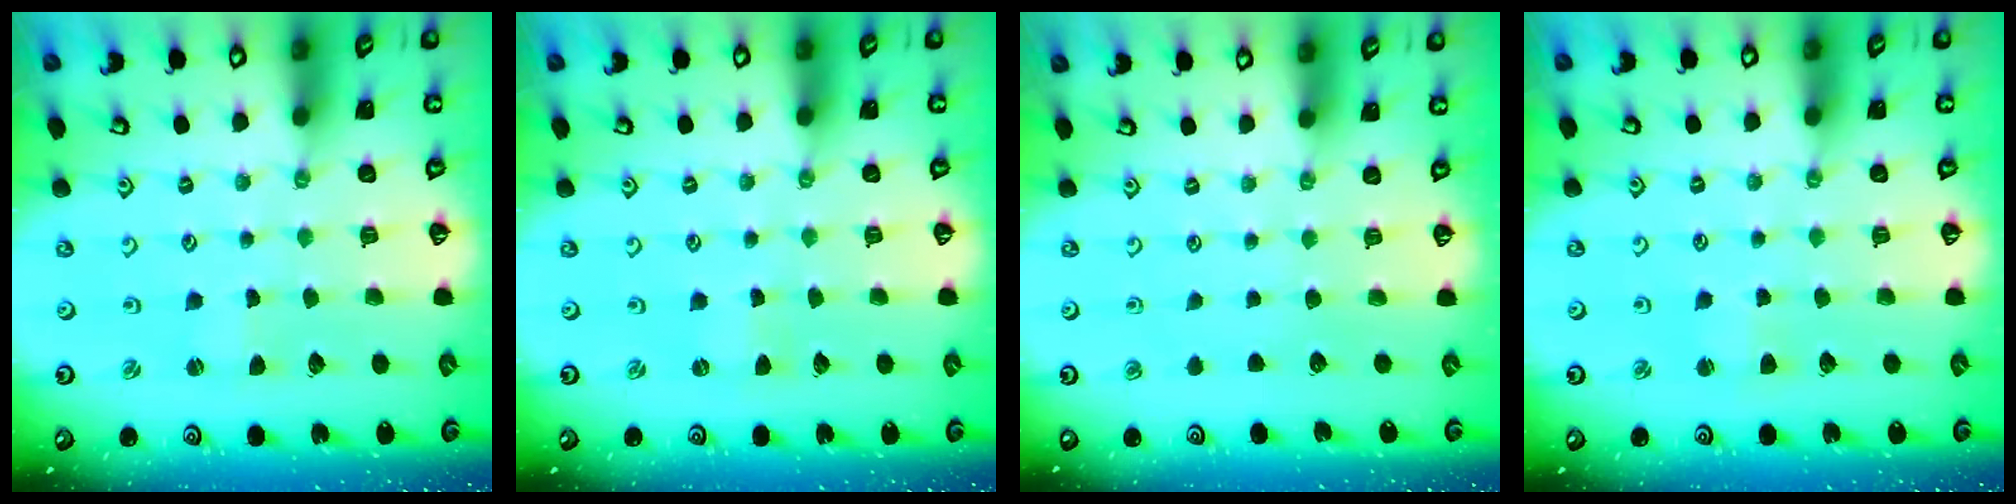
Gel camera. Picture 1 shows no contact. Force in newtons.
{"total": 0.0}
{"total": 0.0}
{"total": 1.5, "press": 1.4, "slide": 0.4}